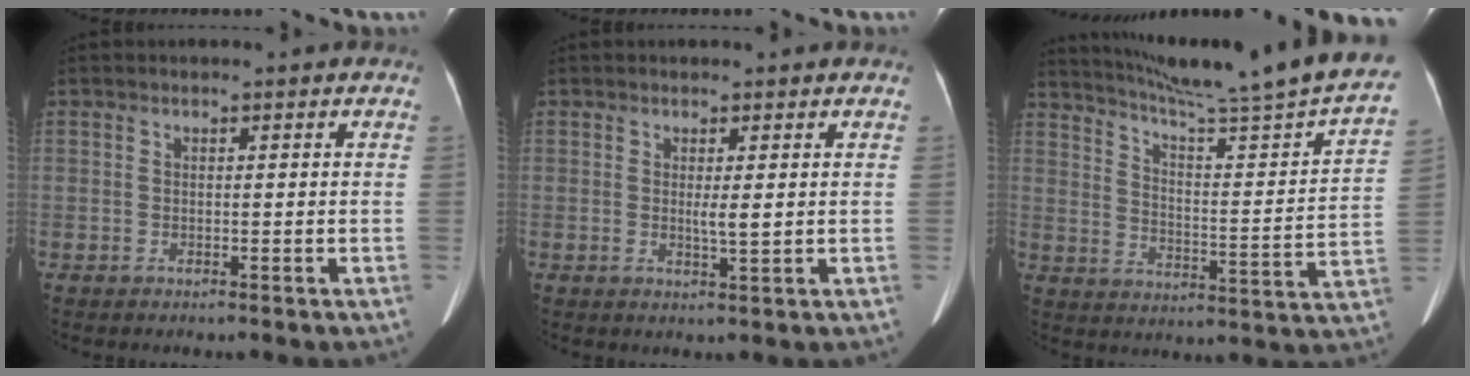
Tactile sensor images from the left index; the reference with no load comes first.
{"total": 1.6, "force": [0.0, 0.0, 1.6], "torque": [-0.034, -0.003, 0.007]}
{"total": 27.1, "force": [23.7, -1.2, 13.3], "torque": [-0.215, -0.081, 0.316]}